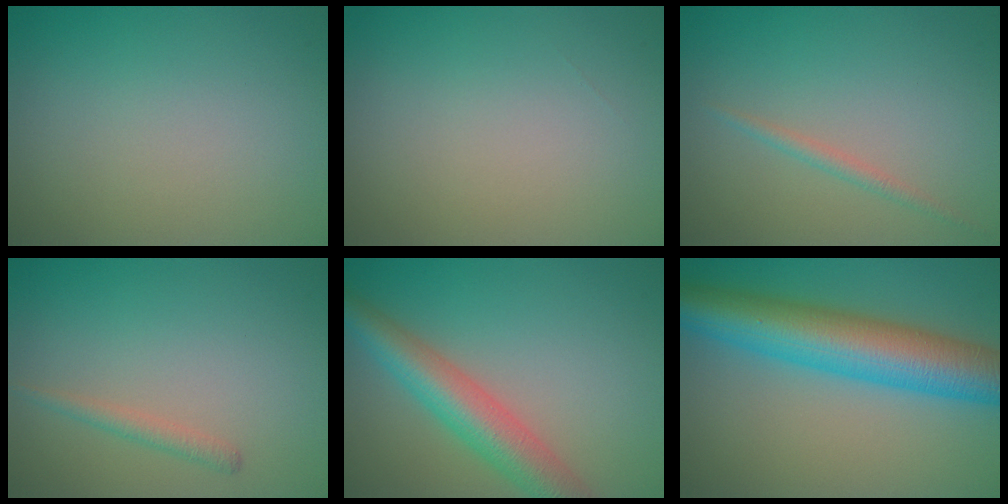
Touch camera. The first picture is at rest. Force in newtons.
{"total": 0.0}
{"total": 1.2, "press": 1.2, "slide": 0.1}
{"total": 1.4, "press": 1.3, "slide": 0.1}
{"total": 6.1, "press": 6.1, "slide": 0.2}
{"total": 10.3, "press": 10.3, "slide": 0.1}